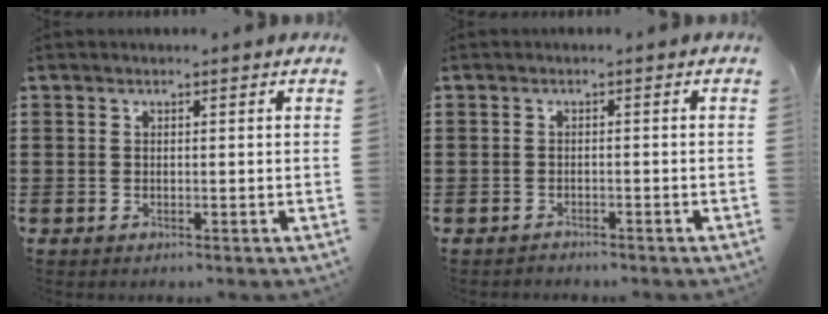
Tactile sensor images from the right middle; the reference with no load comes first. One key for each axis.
{"total": 1.0, "fx": -1.0, "fy": 0.3, "fz": -0.2, "tx": 0.002, "ty": 0.005, "tz": -0.023}